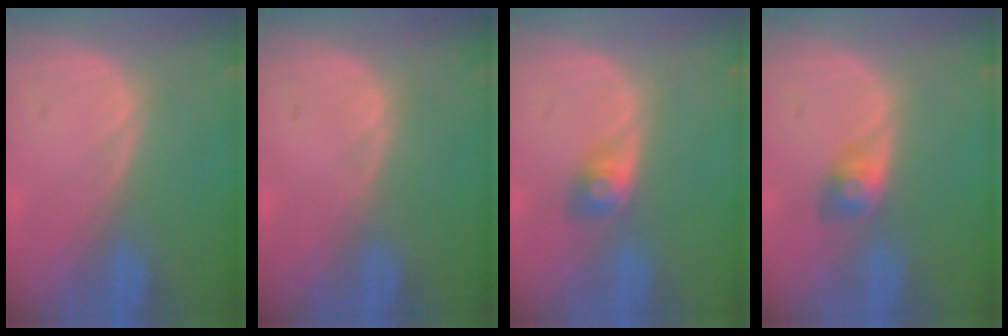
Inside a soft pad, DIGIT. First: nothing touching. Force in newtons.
{"total": 0.0}
{"total": 2.9, "press": 2.6, "slide": 1.1}
{"total": 2.9, "press": 2.6, "slide": 1.1}